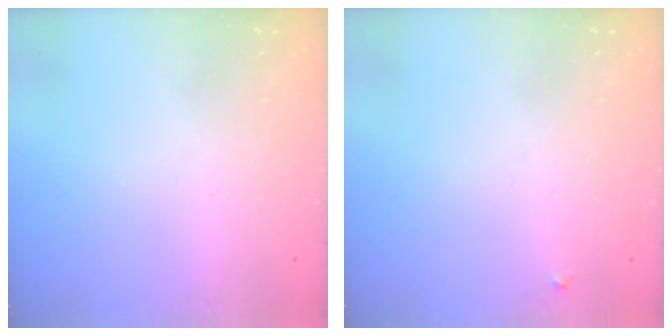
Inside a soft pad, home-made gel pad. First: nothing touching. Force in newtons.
{"total": 3.3, "press": 3.3, "slide": 0.4}